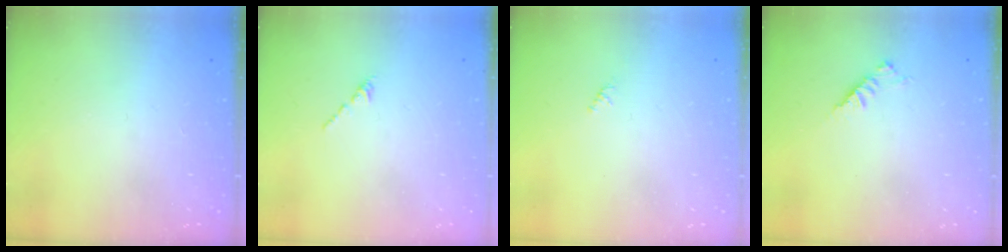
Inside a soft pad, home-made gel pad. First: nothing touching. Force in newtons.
{"total": 0.6, "press": 0.5, "slide": 0.3}
{"total": 0.8, "press": 0.7, "slide": 0.4}
{"total": 2.9, "press": 2.8, "slide": 0.7}